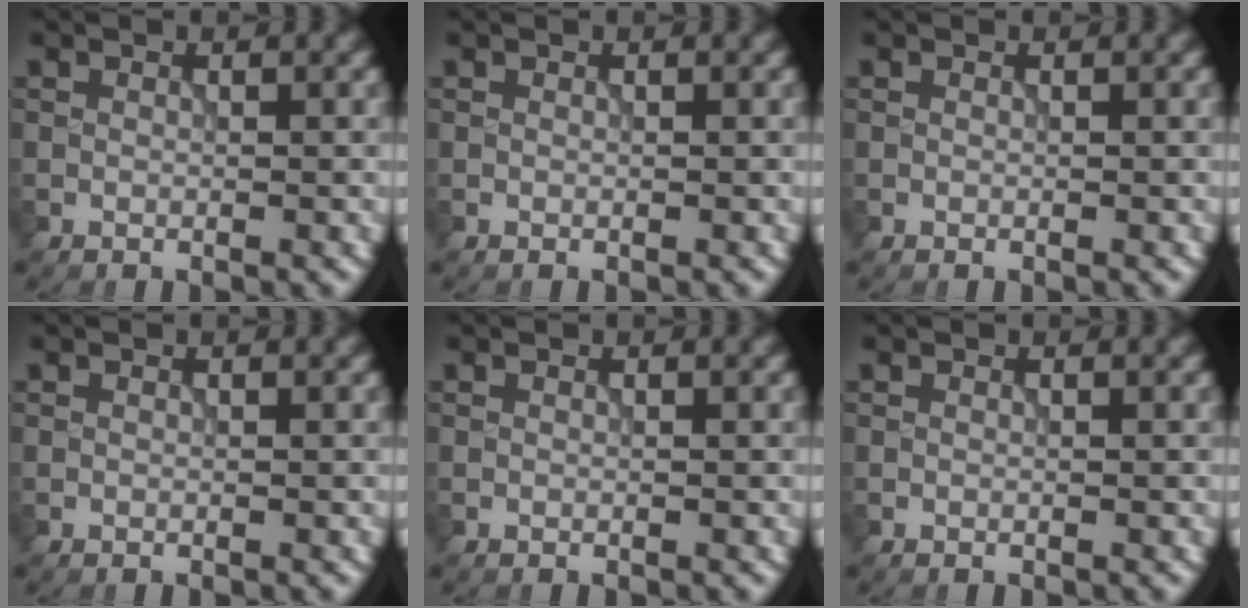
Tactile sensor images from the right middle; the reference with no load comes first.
{"total": 0.0}
{"total": 0.0}
{"total": 0.0}
{"total": 0.0}
{"total": 0.0}